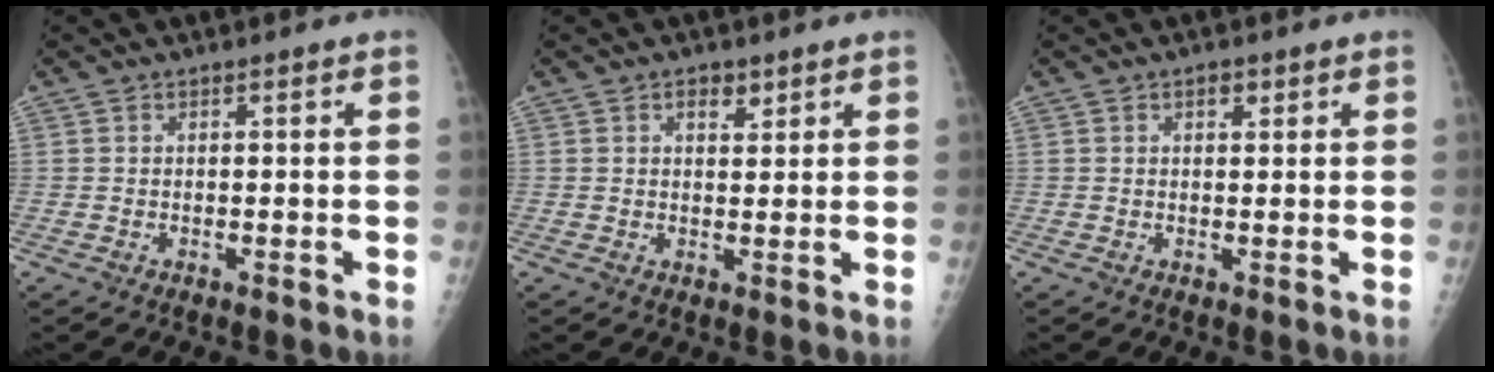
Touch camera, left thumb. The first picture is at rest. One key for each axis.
{"total": 2.5, "fx": 1.5, "fy": 1.5, "fz": 1.4, "tx": -0.004, "ty": -0.008, "tz": 0.024}
{"total": 1.5, "fx": 0.8, "fy": 1.0, "fz": 0.9, "tx": -0.002, "ty": -0.002, "tz": 0.011}